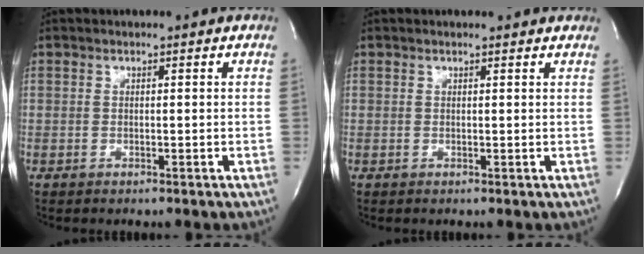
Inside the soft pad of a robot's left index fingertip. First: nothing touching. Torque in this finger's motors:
{"motor_torque": [0.16, -0.08, -0.09, -0.04]}